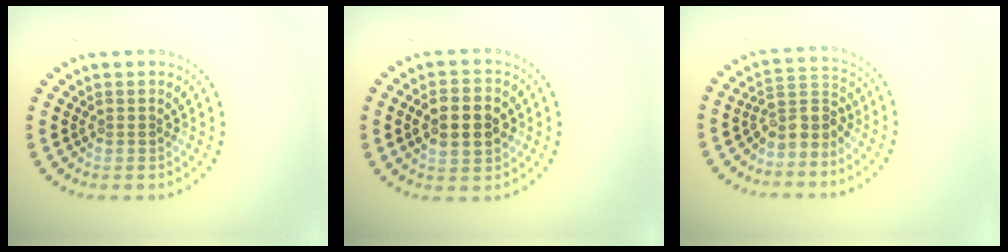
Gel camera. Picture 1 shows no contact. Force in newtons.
{"total": 5.1, "press": 5.1, "slide": 0.3}
{"total": 3.1, "press": 2.4, "slide": 1.9}